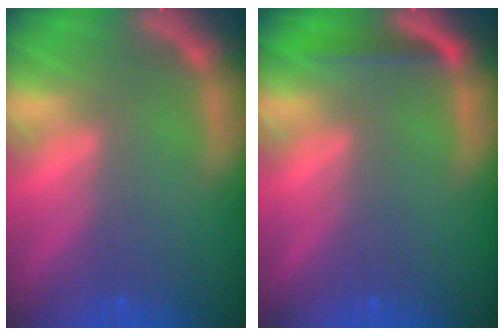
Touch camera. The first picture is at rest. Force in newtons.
{"total": 1.9}